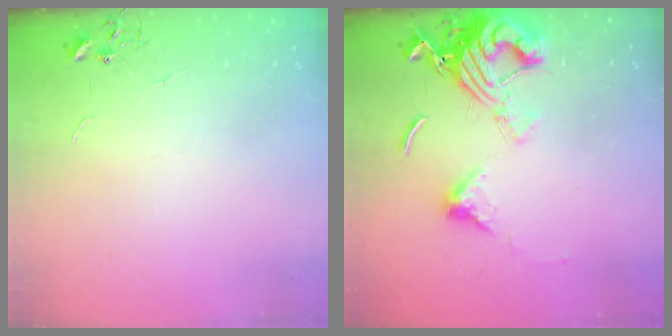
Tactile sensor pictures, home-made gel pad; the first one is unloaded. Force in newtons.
{"total": 15.7, "press": 15.6, "slide": 1.7}